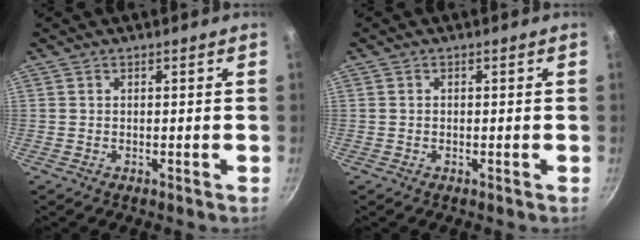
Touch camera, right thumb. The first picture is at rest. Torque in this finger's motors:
{"motor_torque": [-0.30, 0.20, -0.11, 0.36, -0.07]}